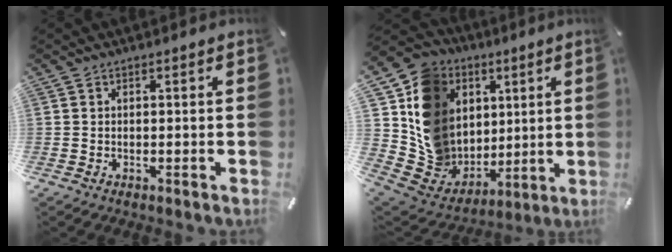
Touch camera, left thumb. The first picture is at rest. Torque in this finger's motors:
{"motor_torque": [2.77, 2.24, 0.43, -0.18, 0.58]}